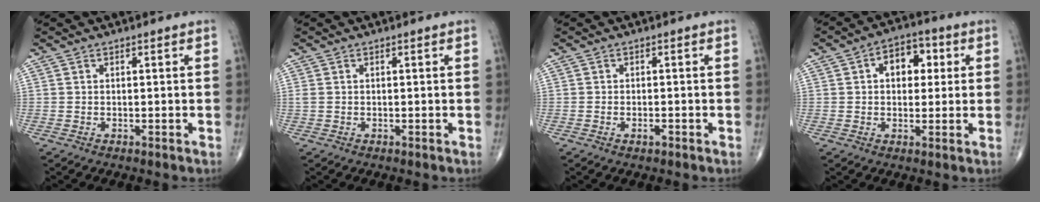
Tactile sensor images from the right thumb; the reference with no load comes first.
{"total": 0.9, "force": [0.2, 0.6, 0.7], "torque": [-0.022, 0.012, 0.009]}
{"total": 1.2, "force": [-0.6, 0.5, 0.8], "torque": [-0.014, 0.005, -0.010]}
{"total": 8.2, "force": [1.9, 5.4, 5.8], "torque": [-0.049, 0.011, 0.021]}